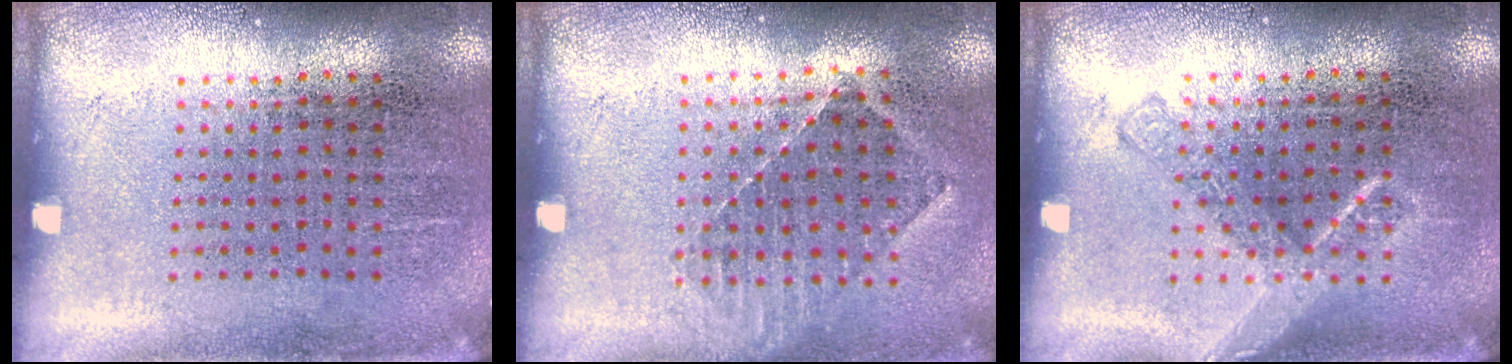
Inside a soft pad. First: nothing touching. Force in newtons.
{"total": 0.9, "press": 0.9, "slide": 0.2}
{"total": 1.3, "press": 1.3, "slide": 0.2}